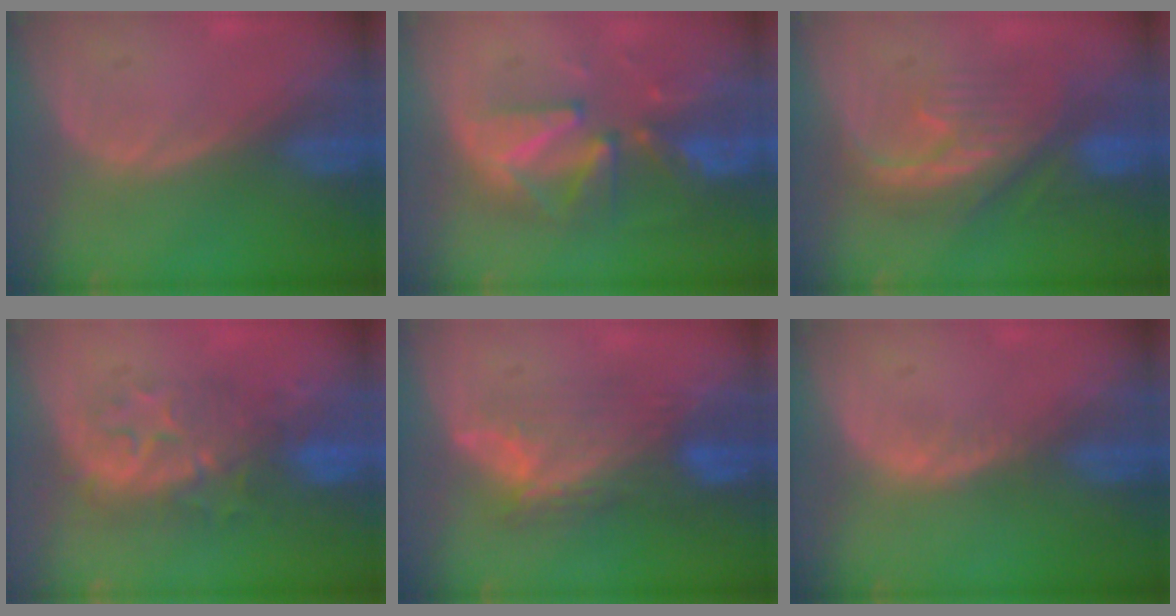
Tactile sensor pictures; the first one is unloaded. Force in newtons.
{"total": 9.7, "press": 8.6, "slide": 4.4}
{"total": 8.0, "press": 7.9, "slide": 1.2}
{"total": 8.3, "press": 8.2, "slide": 1.8}
{"total": 7.6, "press": 7.3, "slide": 2.2}
{"total": 0.8, "press": 0.7, "slide": 0.2}